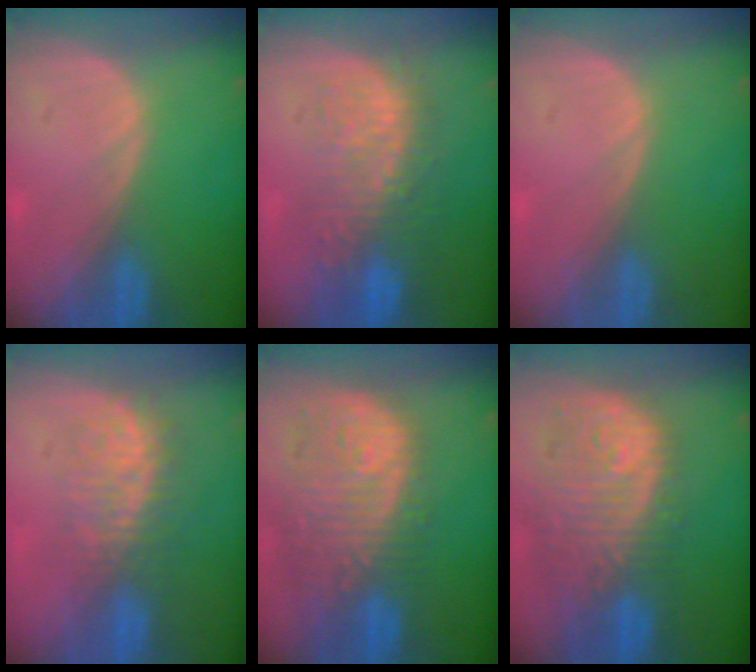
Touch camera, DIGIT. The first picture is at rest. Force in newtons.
{"total": 11.0, "press": 9.6, "slide": 5.5}
{"total": 0.0}
{"total": 7.5, "press": 7.3, "slide": 1.7}
{"total": 12.7, "press": 11.0, "slide": 6.3}
{"total": 12.2, "press": 10.9, "slide": 5.6}